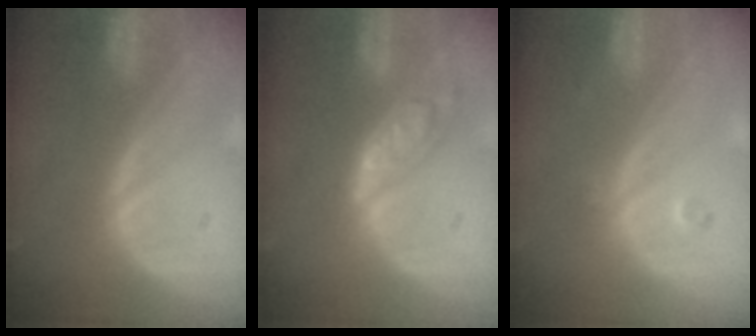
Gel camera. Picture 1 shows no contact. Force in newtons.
{"total": 6.2, "press": 5.4, "slide": 3.0}
{"total": 1.5, "press": 1.2, "slide": 0.8}